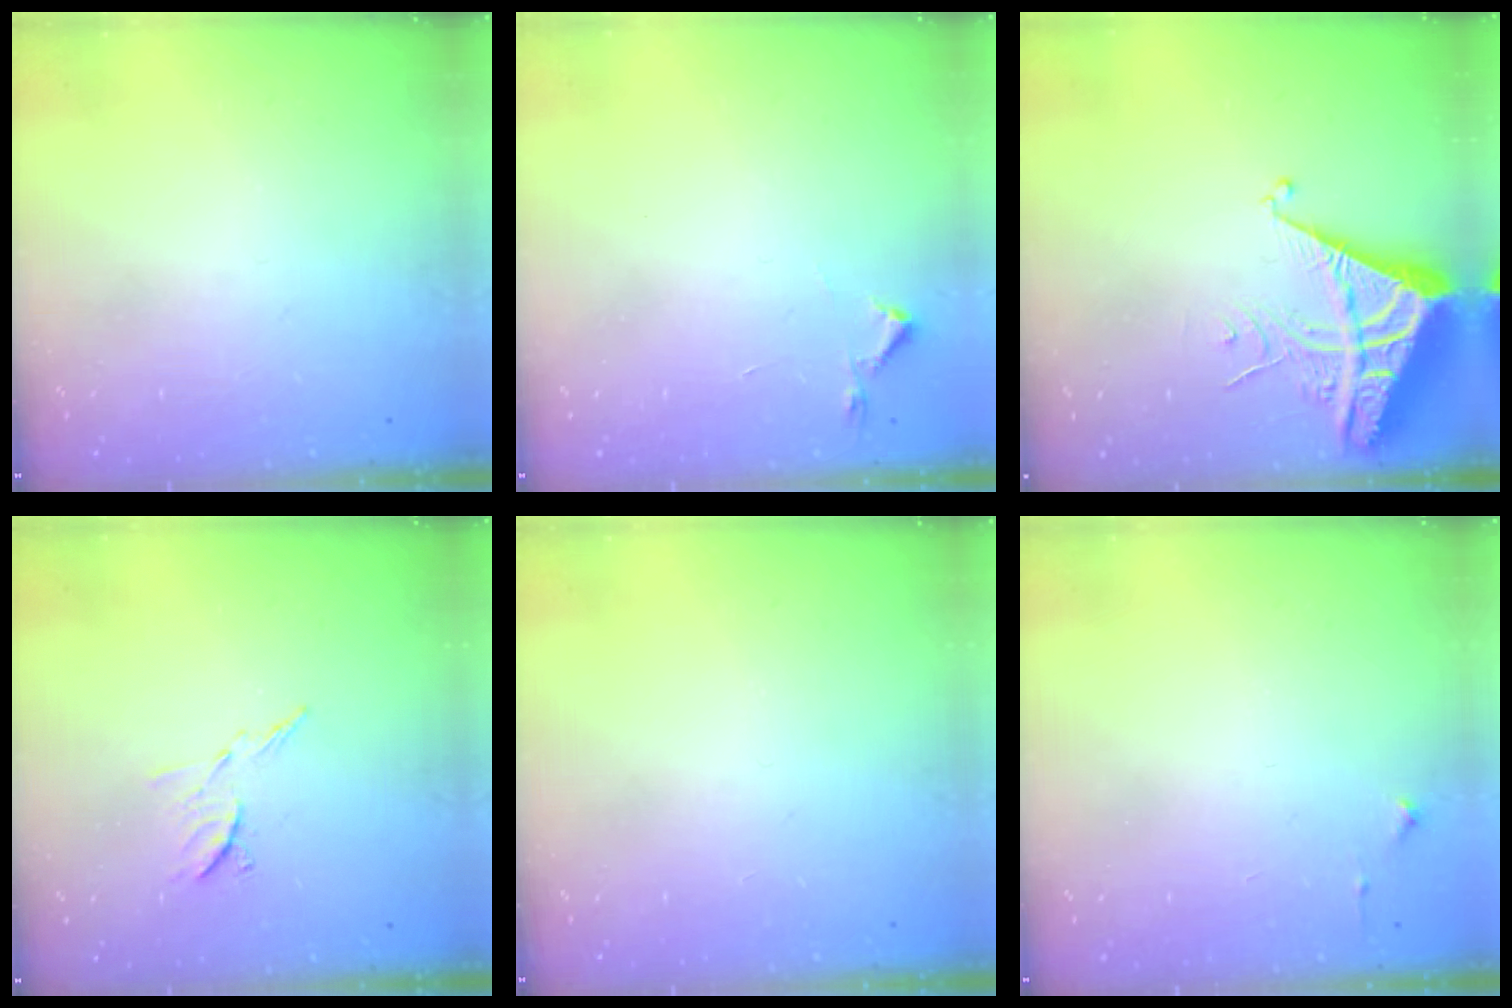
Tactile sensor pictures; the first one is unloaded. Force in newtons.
{"total": 2.7, "press": 2.6, "slide": 0.4}
{"total": 6.6, "press": 6.6, "slide": 0.6}
{"total": 6.8, "press": 6.8, "slide": 0.5}
{"total": 0.0}
{"total": 2.7, "press": 2.6, "slide": 0.4}